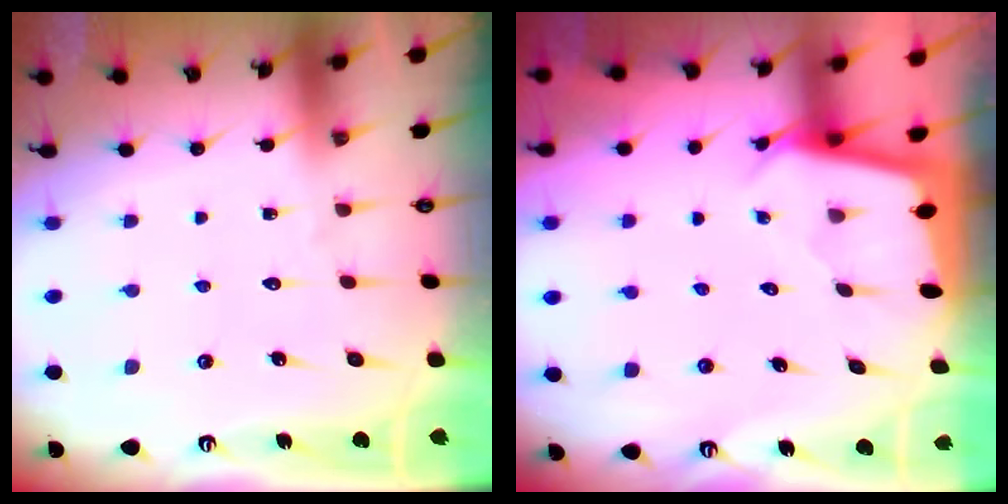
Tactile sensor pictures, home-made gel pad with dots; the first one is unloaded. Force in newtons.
{"total": 2.3, "press": 2.3, "slide": 0.1}